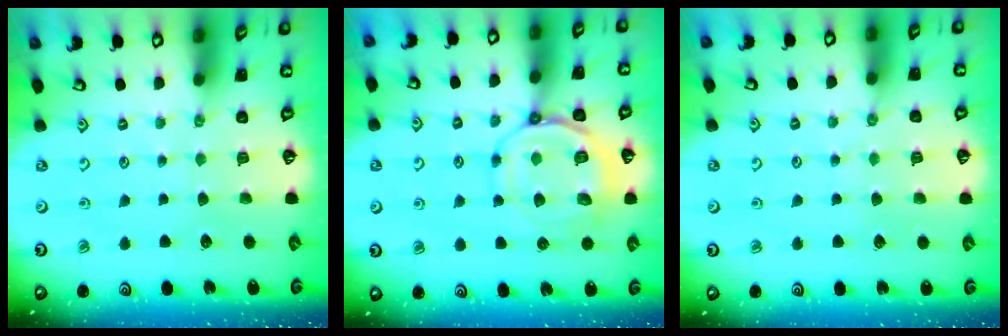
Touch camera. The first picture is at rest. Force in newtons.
{"total": 10.4, "press": 10.4, "slide": 1.2}
{"total": 2.7, "press": 2.7, "slide": 0.5}